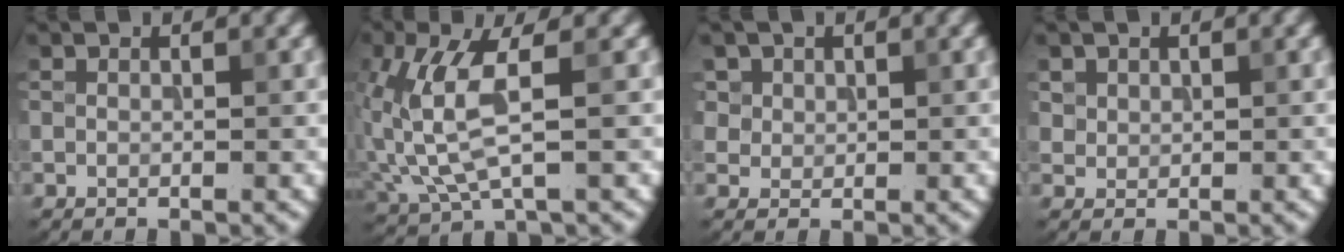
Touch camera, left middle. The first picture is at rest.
{"total": 5.6, "force": [0.4, 1.9, 5.2], "torque": [-0.136, -0.003, 0.013]}
{"total": 4.5, "force": [2.2, 3.5, 1.7], "torque": [-0.047, 0.008, 0.040]}
{"total": 1.5, "force": [0.8, 1.2, 0.4], "torque": [-0.018, -0.007, 0.036]}